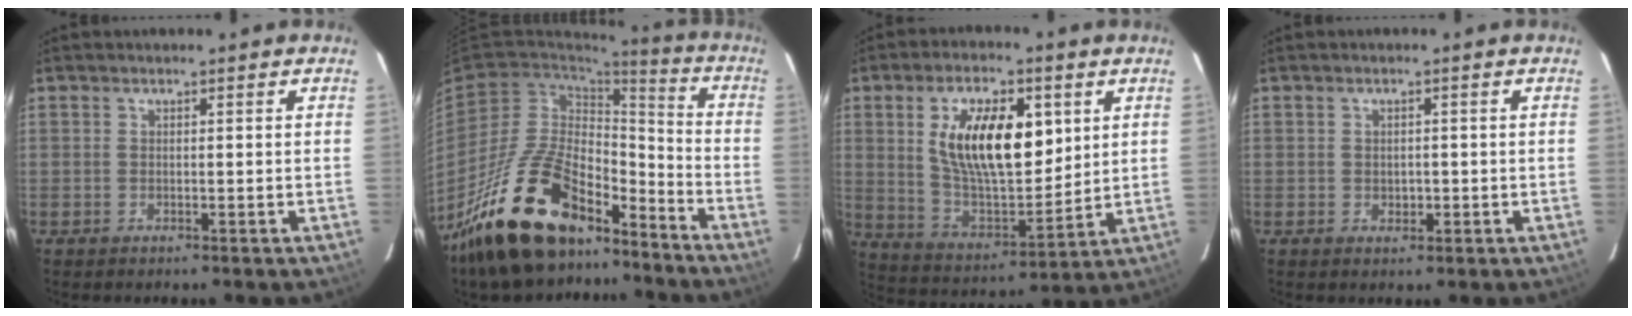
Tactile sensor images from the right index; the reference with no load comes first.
{"total": 24.1, "force": [-17.1, 10.7, 13.2], "torque": [-0.254, 0.012, -0.280]}
{"total": 17.7, "force": [5.2, 8.1, 14.8], "torque": [-0.262, 0.002, 0.103]}
{"total": 1.8, "force": [-0.1, 1.6, 0.9], "torque": [-0.011, 0.002, 0.001]}